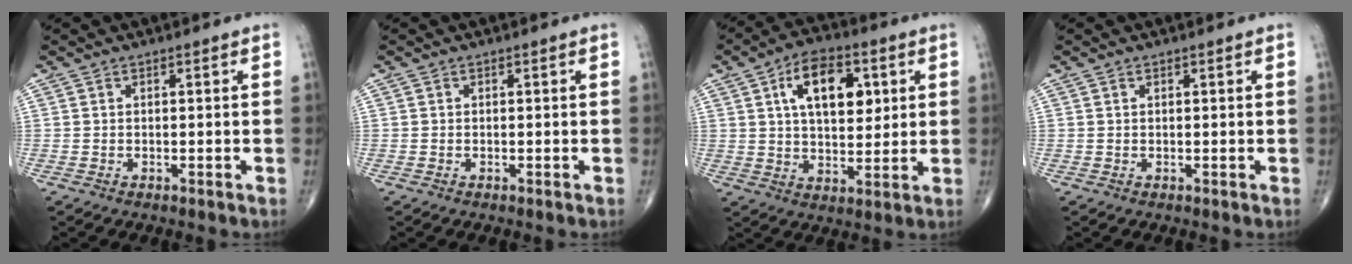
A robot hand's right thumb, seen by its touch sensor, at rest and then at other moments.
{"total": 0.0}
{"total": 13.4, "force": [4.3, 7.5, 10.3], "torque": [-0.135, -0.007, 0.070]}
{"total": 0.0}